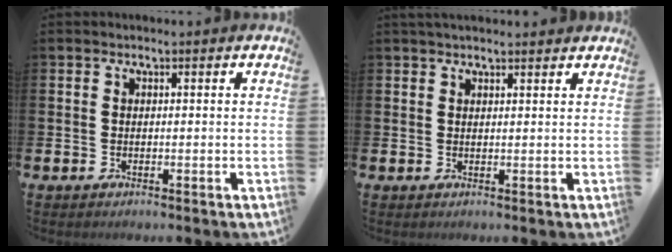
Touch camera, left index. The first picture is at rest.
{"total": 1.7, "force": [1.6, 0.3, 0.5], "torque": [-0.005, -0.002, 0.027]}